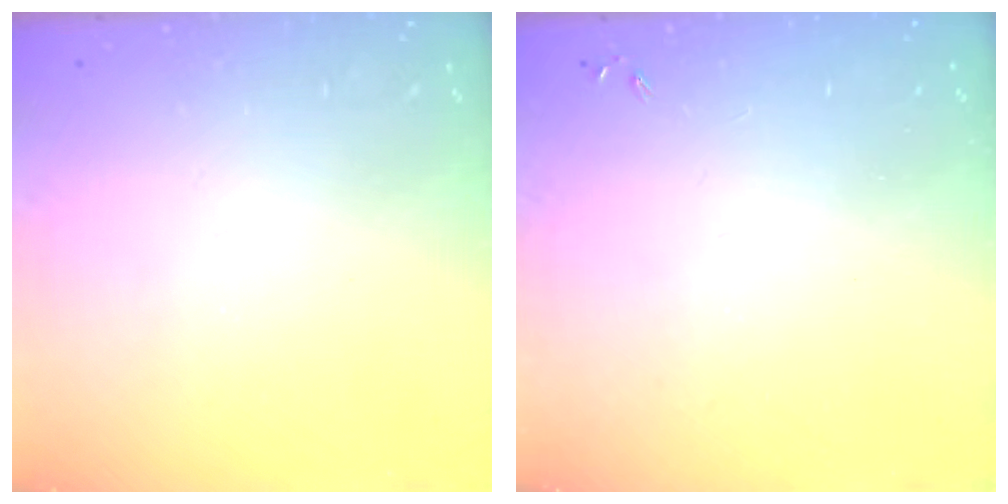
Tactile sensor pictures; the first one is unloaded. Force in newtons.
{"total": 0.0}